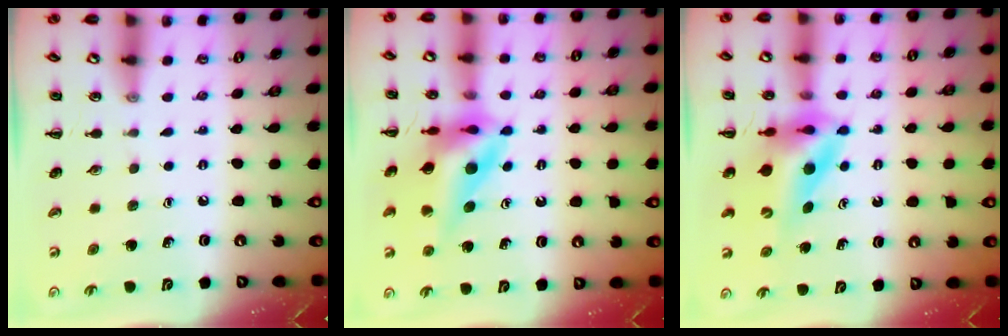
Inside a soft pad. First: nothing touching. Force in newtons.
{"total": 13.0, "press": 12.6, "slide": 3.1}
{"total": 10.3, "press": 9.8, "slide": 3.2}